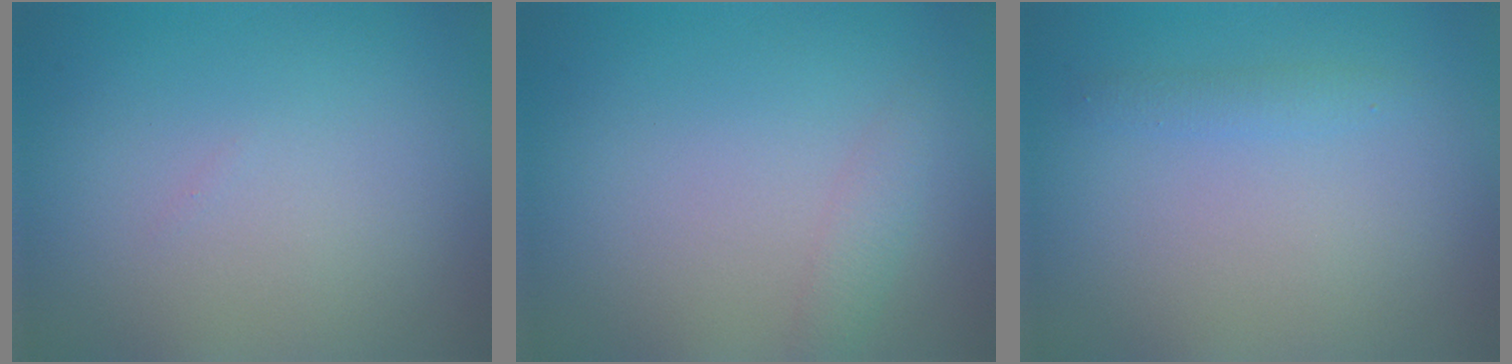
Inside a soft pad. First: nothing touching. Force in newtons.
{"total": 1.3, "press": 1.3, "slide": 0.0}
{"total": 1.1, "press": 1.1, "slide": 0.1}